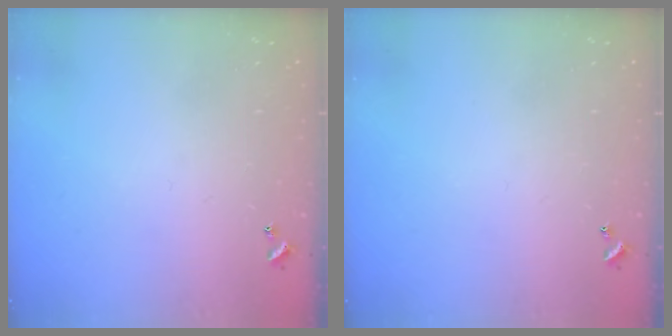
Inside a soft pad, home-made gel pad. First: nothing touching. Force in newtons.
{"total": 0.0}